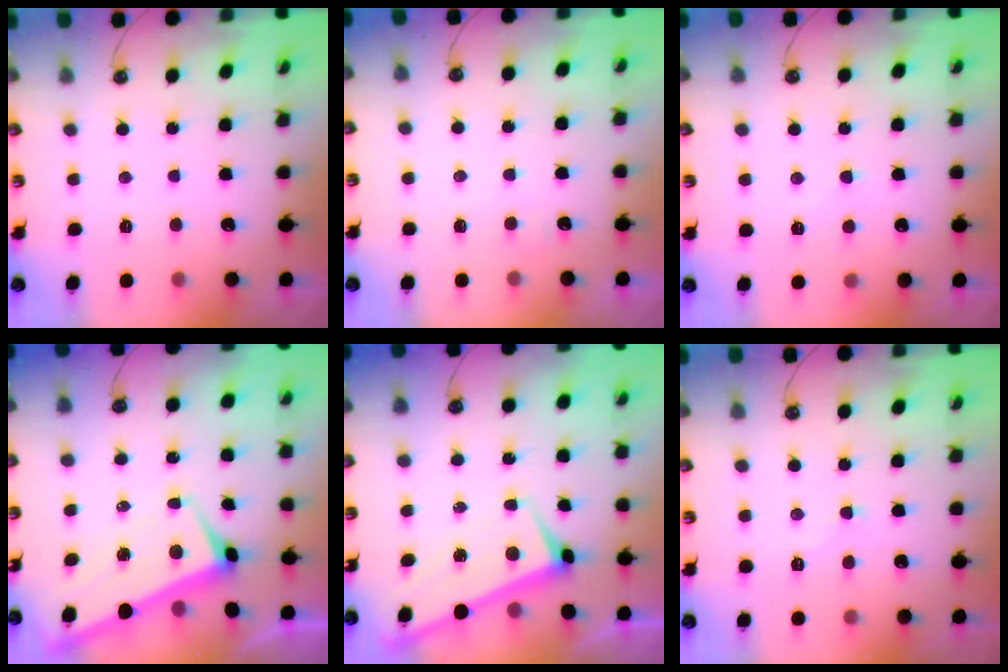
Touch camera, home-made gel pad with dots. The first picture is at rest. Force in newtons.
{"total": 2.0, "press": 2.0, "slide": 0.4}
{"total": 5.0, "press": 5.0, "slide": 0.3}
{"total": 1.6, "press": 1.3, "slide": 1.0}
{"total": 1.0, "press": 1.0, "slide": 0.1}
{"total": 0.0}